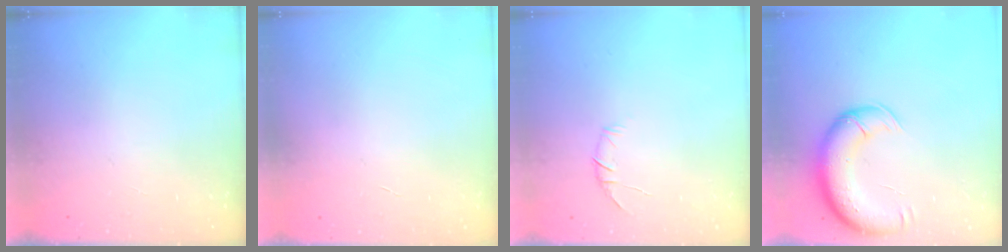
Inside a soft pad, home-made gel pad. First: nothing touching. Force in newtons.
{"total": 0.0}
{"total": 6.0, "press": 5.8, "slide": 1.5}
{"total": 13.2, "press": 12.8, "slide": 3.3}